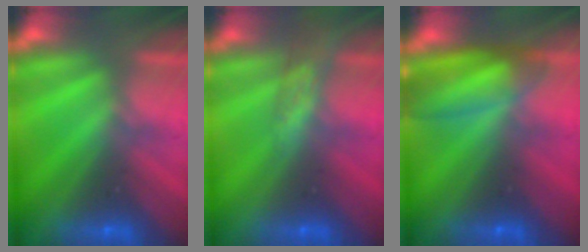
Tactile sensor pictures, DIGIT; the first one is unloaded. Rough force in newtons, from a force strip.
{"total": 2.6}
{"total": 7.2}